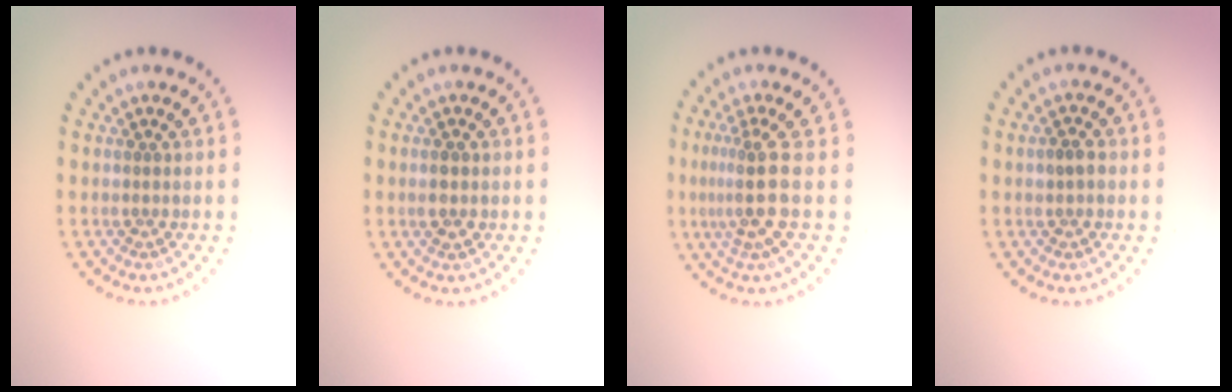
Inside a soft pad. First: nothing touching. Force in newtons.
{"total": 1.5, "press": 1.5, "slide": 0.3}
{"total": 3.7, "press": 2.7, "slide": 2.5}
{"total": 1.5, "press": 1.5, "slide": 0.3}